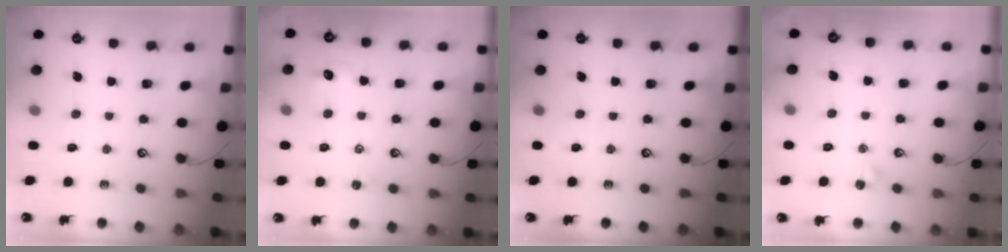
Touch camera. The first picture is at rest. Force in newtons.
{"total": 1.9, "press": 1.8, "slide": 0.6}
{"total": 0.0}
{"total": 1.8, "press": 1.7, "slide": 0.5}